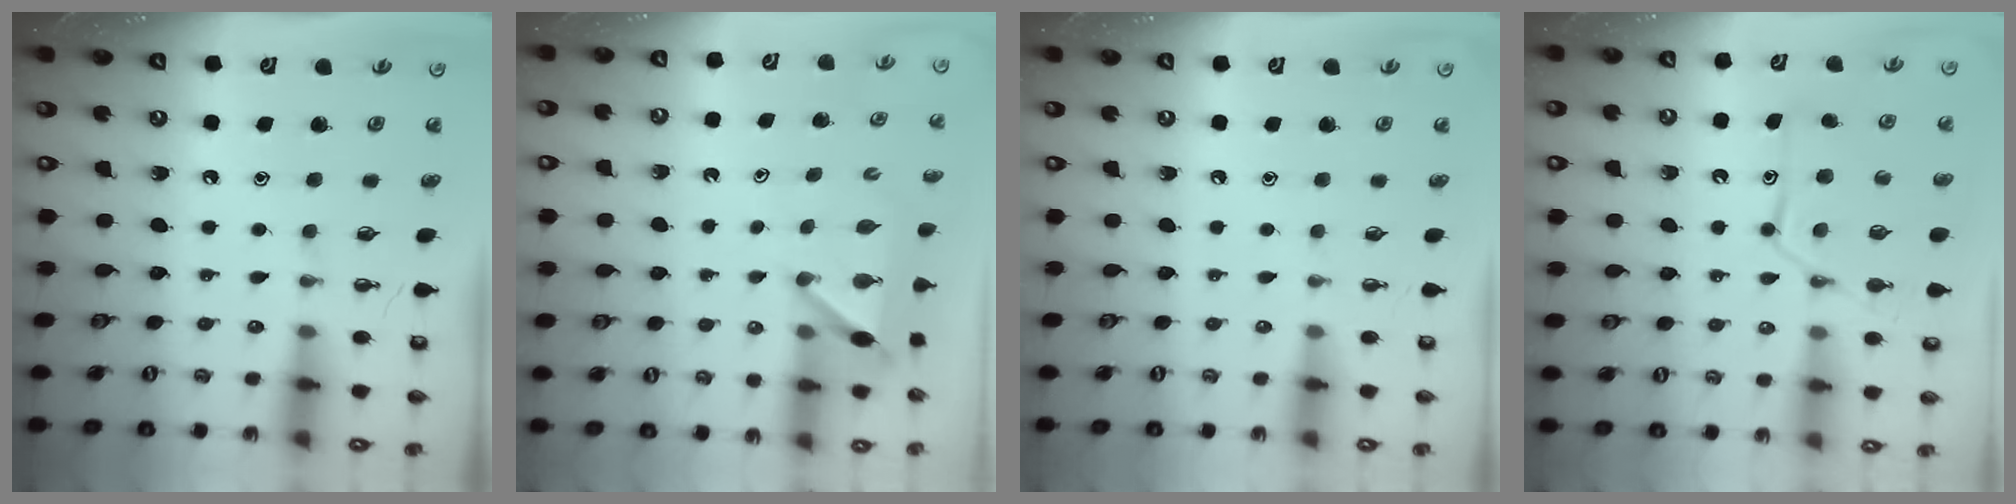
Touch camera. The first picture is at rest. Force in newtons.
{"total": 6.0, "press": 6.0, "slide": 0.5}
{"total": 0.0}
{"total": 14.2, "press": 14.2, "slide": 1.2}